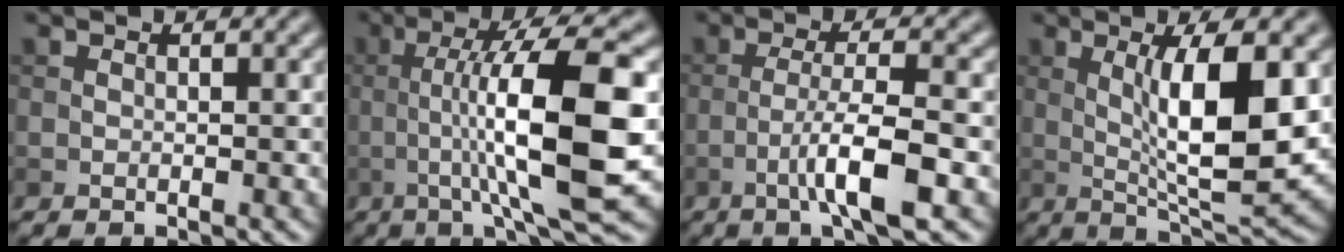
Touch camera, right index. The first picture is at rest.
{"total": 11.7, "force": [-1.1, 2.0, 11.4], "torque": [-0.173, 0.014, -0.017]}
{"total": 5.5, "force": [-2.1, 0.7, 5.1], "torque": [-0.086, 0.008, -0.041]}
{"total": 8.8, "force": [1.0, 2.1, 8.5], "torque": [-0.134, -0.010, 0.023]}